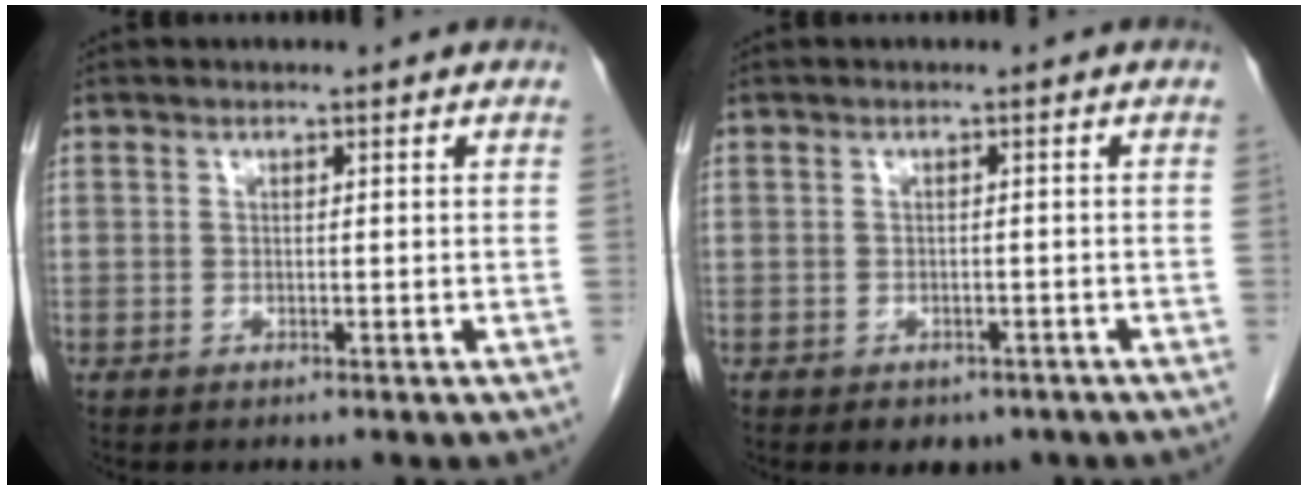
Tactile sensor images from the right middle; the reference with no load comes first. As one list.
[{"total": 3.6, "force": [-2.6, 2.1, 1.4], "torque": [-0.008, 0.002, -0.026]}]